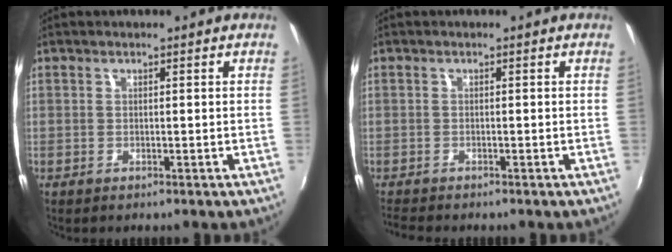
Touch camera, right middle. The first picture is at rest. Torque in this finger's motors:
{"motor_torque": [0.33, -0.41, 0.04, 0.03]}